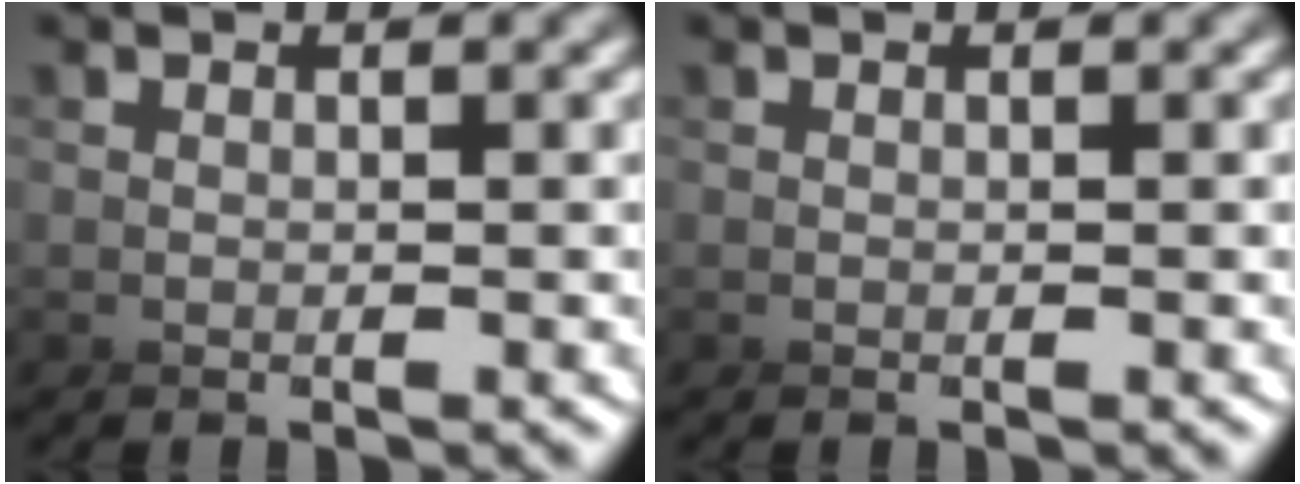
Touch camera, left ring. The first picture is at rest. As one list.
[{"total": 0.0}]